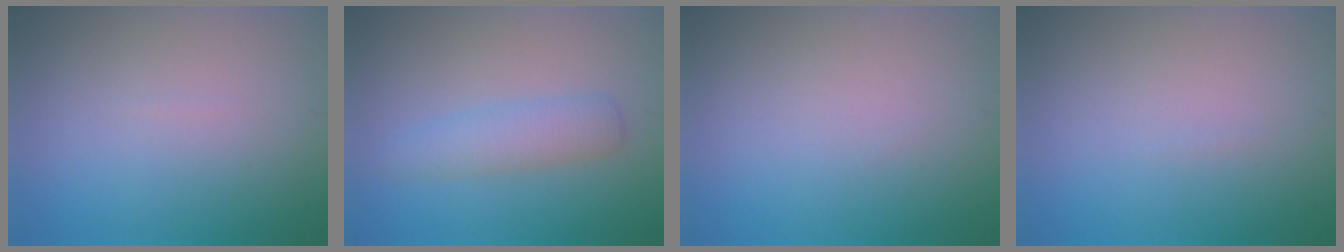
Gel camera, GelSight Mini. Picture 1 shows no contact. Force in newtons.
{"total": 2.9, "press": 2.9, "slide": 0.1}
{"total": 0.0}
{"total": 0.0}